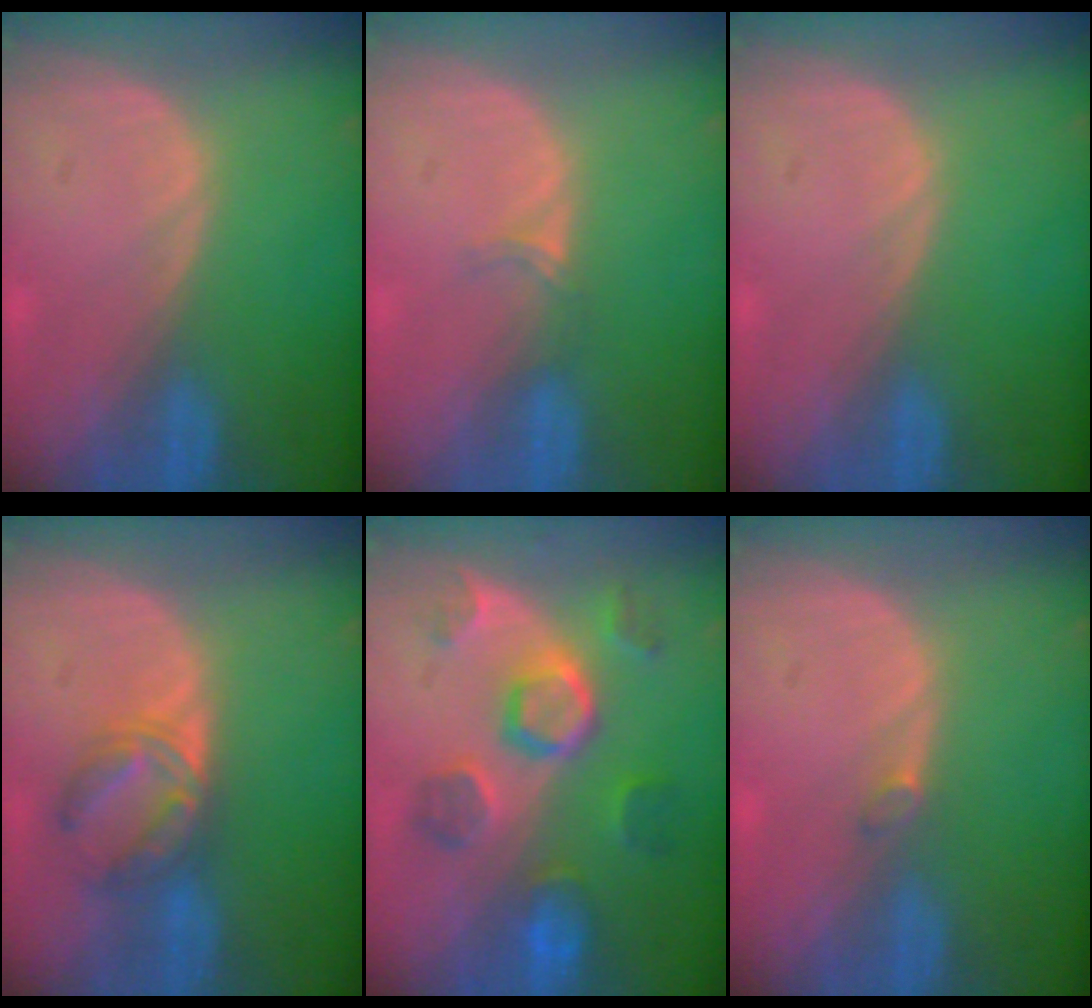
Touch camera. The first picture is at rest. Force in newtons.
{"total": 1.6, "press": 1.3, "slide": 1.1}
{"total": 0.0}
{"total": 5.7, "press": 5.6, "slide": 0.9}
{"total": 8.5, "press": 8.4, "slide": 0.8}
{"total": 0.9, "press": 0.9, "slide": 0.3}